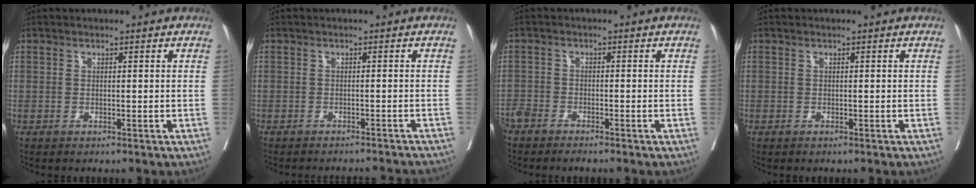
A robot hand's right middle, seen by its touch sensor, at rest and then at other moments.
{"total": 8.4, "force": [-8.2, 0.2, 1.8], "torque": [-0.012, -0.002, -0.086]}
{"total": 4.3, "force": [-3.8, 0.9, 1.8], "torque": [-0.029, -0.005, -0.067]}
{"total": 0.0}